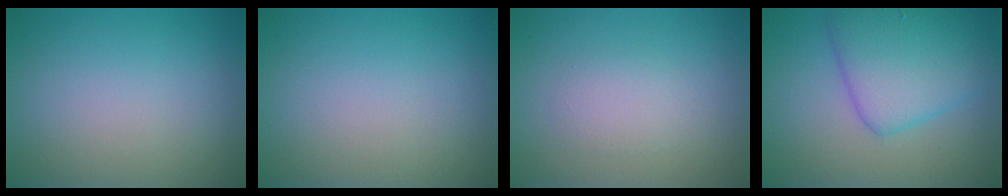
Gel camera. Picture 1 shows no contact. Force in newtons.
{"total": 0.0}
{"total": 1.7, "press": 1.7, "slide": 0.1}
{"total": 5.9, "press": 5.8, "slide": 0.3}